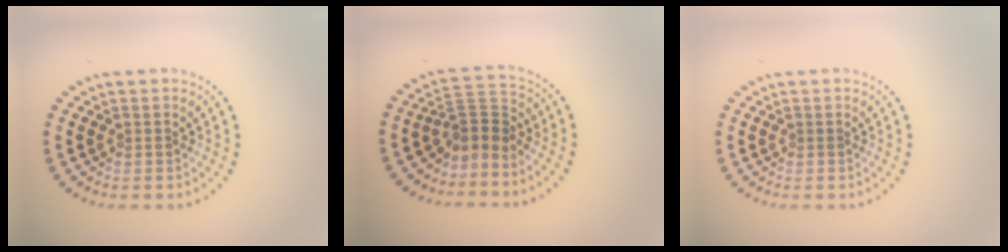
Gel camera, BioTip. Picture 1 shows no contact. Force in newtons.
{"total": 2.8, "press": 2.1, "slide": 1.9}
{"total": 0.0}